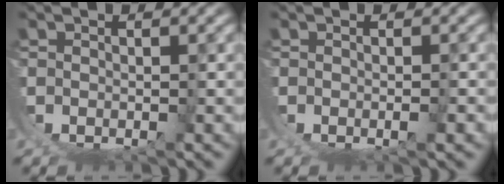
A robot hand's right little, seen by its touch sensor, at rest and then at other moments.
{"total": 0.8, "force": [-0.2, -0.4, 0.7], "torque": [-0.017, -0.002, -0.001]}